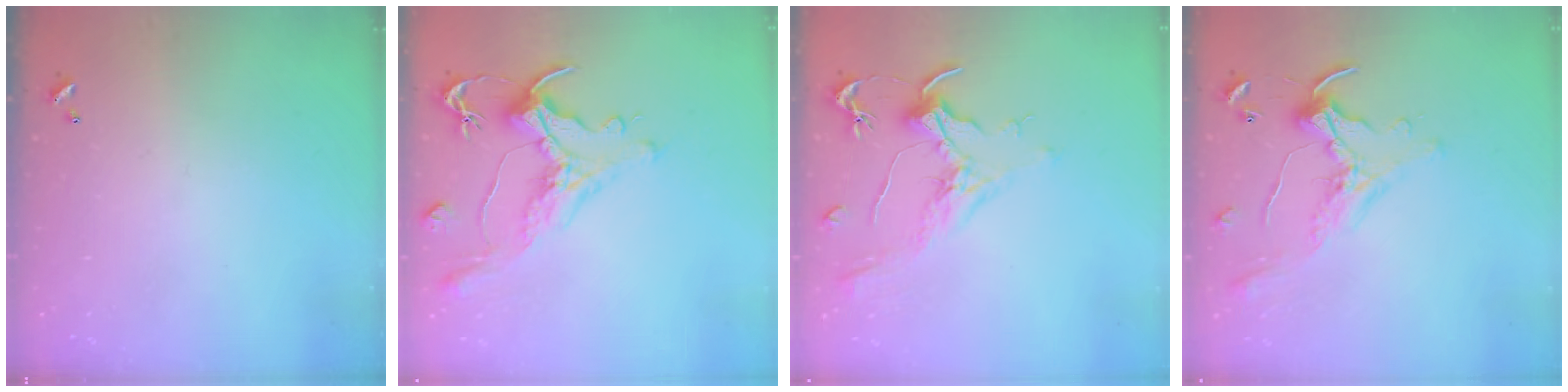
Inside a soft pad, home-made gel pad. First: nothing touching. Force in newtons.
{"total": 1.5, "press": 0.4, "slide": 1.5}
{"total": 2.1, "press": 2.0, "slide": 0.8}
{"total": 0.7, "press": 0.5, "slide": 0.4}